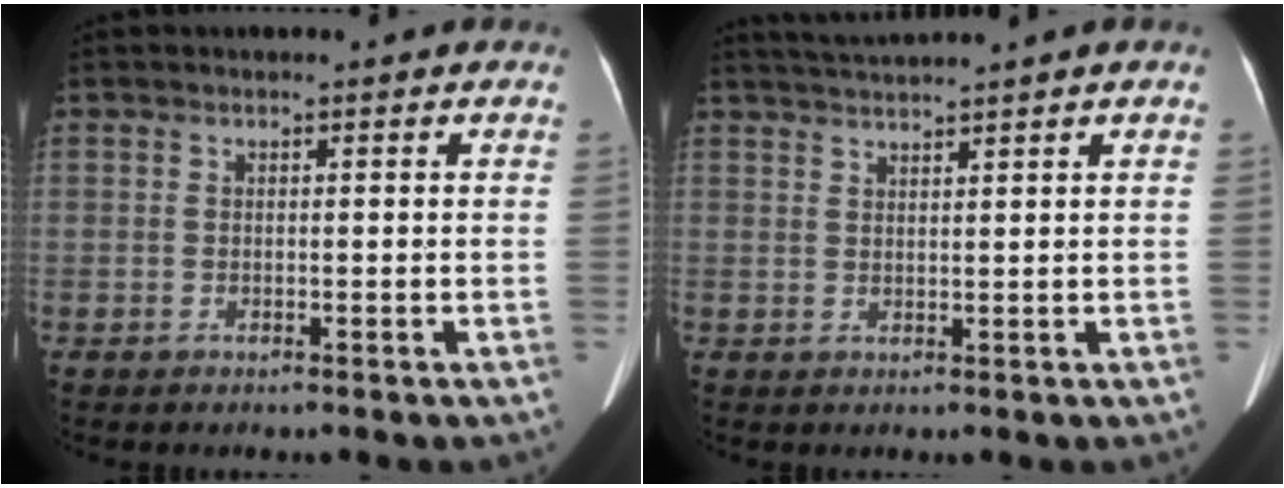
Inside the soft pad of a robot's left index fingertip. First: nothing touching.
{"total": 4.1, "force": [3.6, -1.4, 1.5], "torque": [-0.029, 0.014, 0.069]}